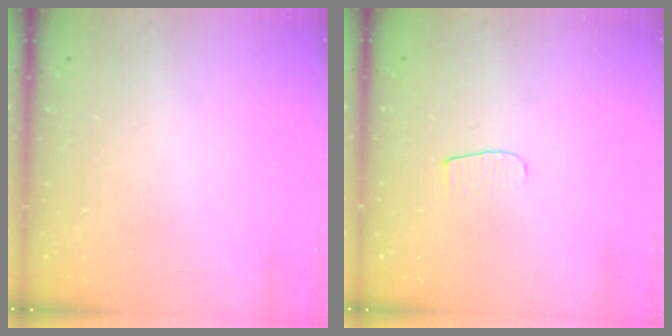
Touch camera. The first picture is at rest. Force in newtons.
{"total": 4.8, "press": 4.8, "slide": 0.6}